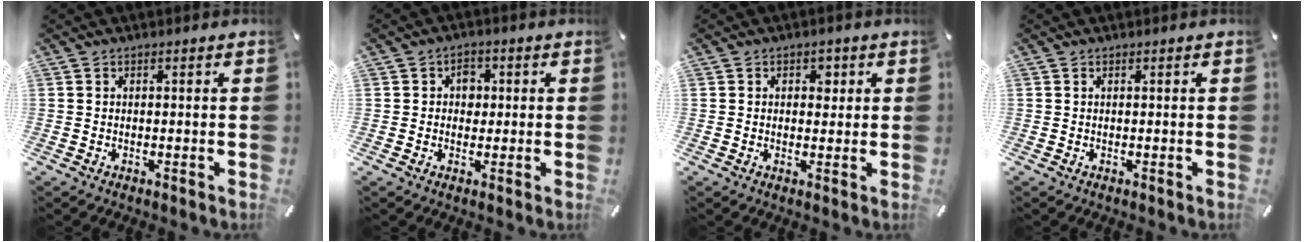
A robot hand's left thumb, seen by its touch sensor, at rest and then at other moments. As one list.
[{"total": 3.7, "force": [0.0, 3.2, 2.0], "torque": [-0.017, 0.000, -0.007]}, {"total": 2.7, "force": [0.6, 2.1, 1.5], "torque": [-0.001, -0.005, -0.001]}, {"total": 0.0}]